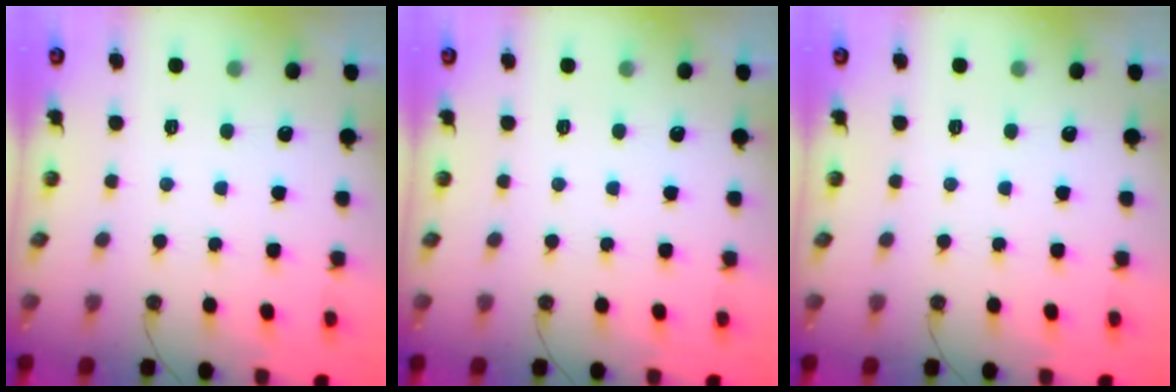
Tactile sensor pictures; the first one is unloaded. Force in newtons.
{"total": 0.0}
{"total": 0.0}